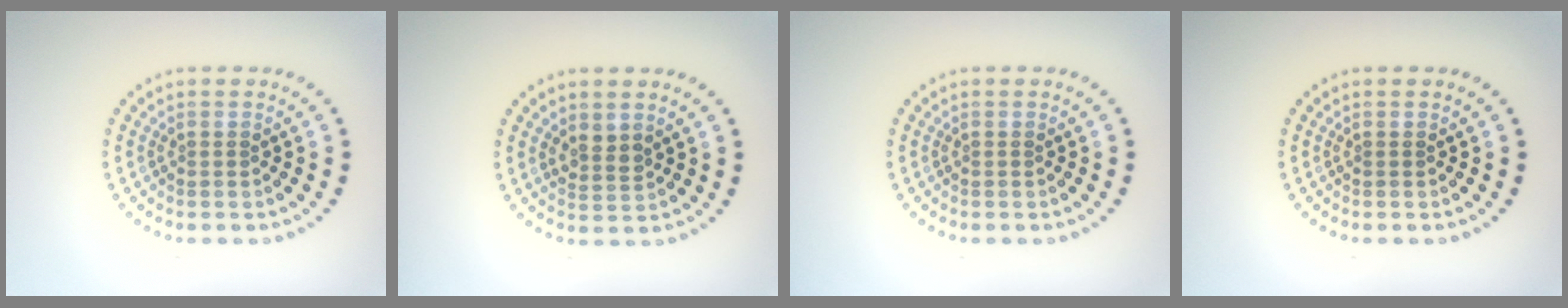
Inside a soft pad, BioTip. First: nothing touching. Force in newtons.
{"total": 1.5, "press": 1.2, "slide": 0.9}
{"total": 0.0}
{"total": 0.0}